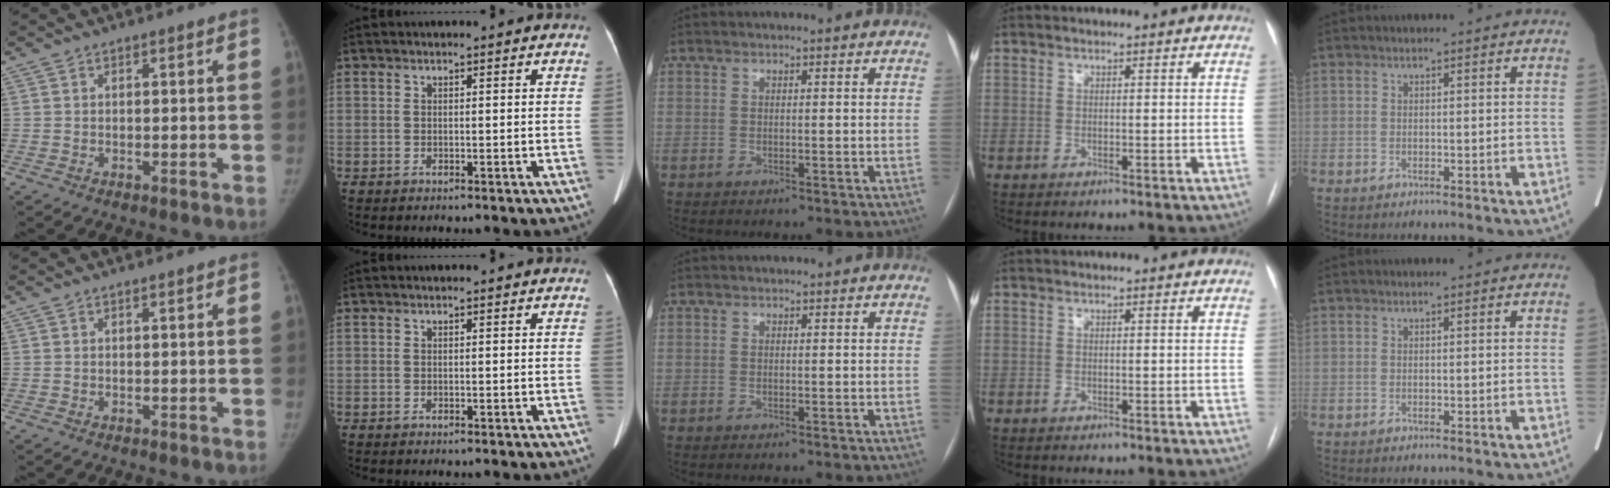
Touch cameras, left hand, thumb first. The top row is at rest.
{}